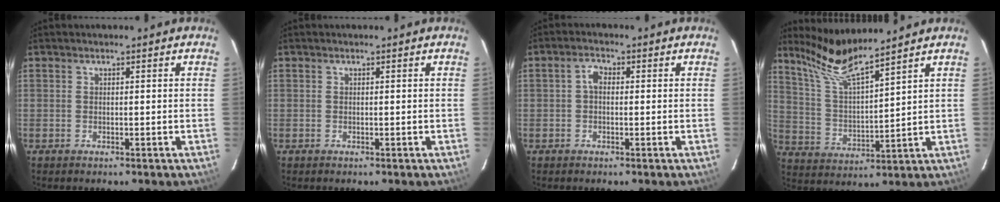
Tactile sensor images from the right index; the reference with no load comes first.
{"total": 0.0}
{"total": 2.2, "force": [-0.1, 1.5, 1.6], "torque": [-0.032, 0.010, -0.004]}
{"total": 10.1, "force": [8.9, -0.2, 4.9], "torque": [-0.095, -0.011, 0.179]}